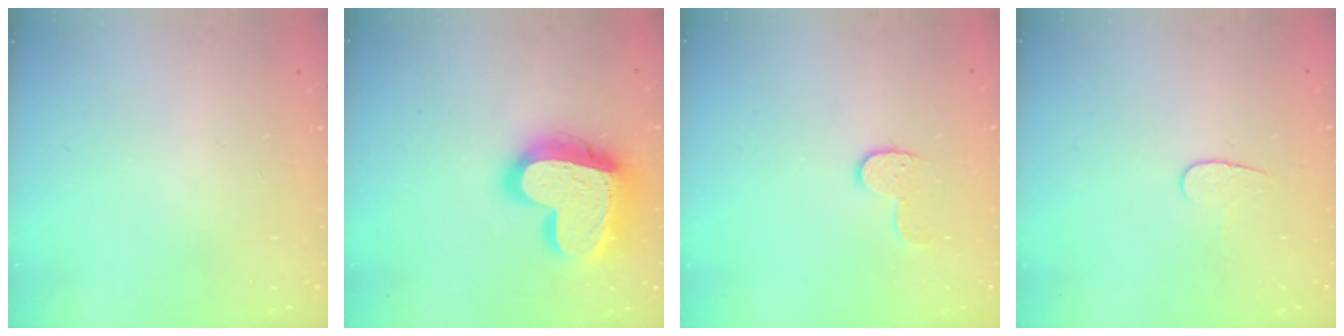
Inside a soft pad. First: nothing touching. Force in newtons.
{"total": 22.7, "press": 22.6, "slide": 1.9}
{"total": 6.8, "press": 6.8, "slide": 0.2}
{"total": 5.1, "press": 5.1, "slide": 0.5}